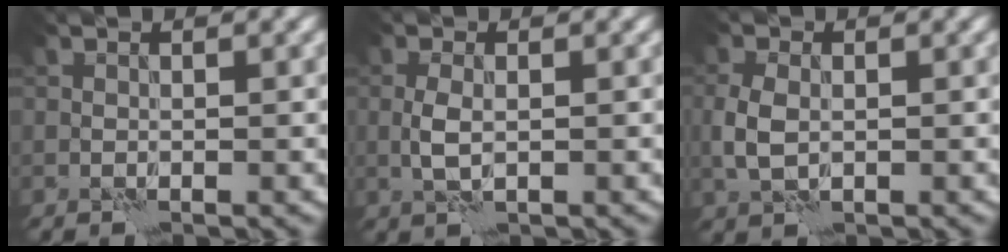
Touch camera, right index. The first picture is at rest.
{"total": 2.1, "force": [-0.2, 1.0, 1.8], "torque": [-0.044, 0.000, -0.006]}
{"total": 3.0, "force": [-0.3, 2.0, 2.3], "torque": [-0.059, 0.001, -0.007]}